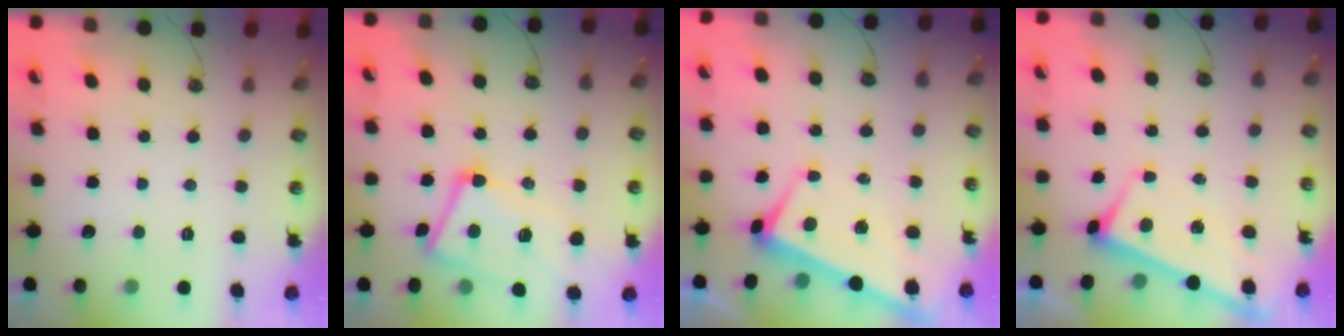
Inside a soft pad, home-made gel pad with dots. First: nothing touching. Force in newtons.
{"total": 7.5, "press": 7.5, "slide": 0.8}
{"total": 1.0, "press": 0.8, "slide": 0.5}
{"total": 2.8, "press": 2.8, "slide": 0.3}